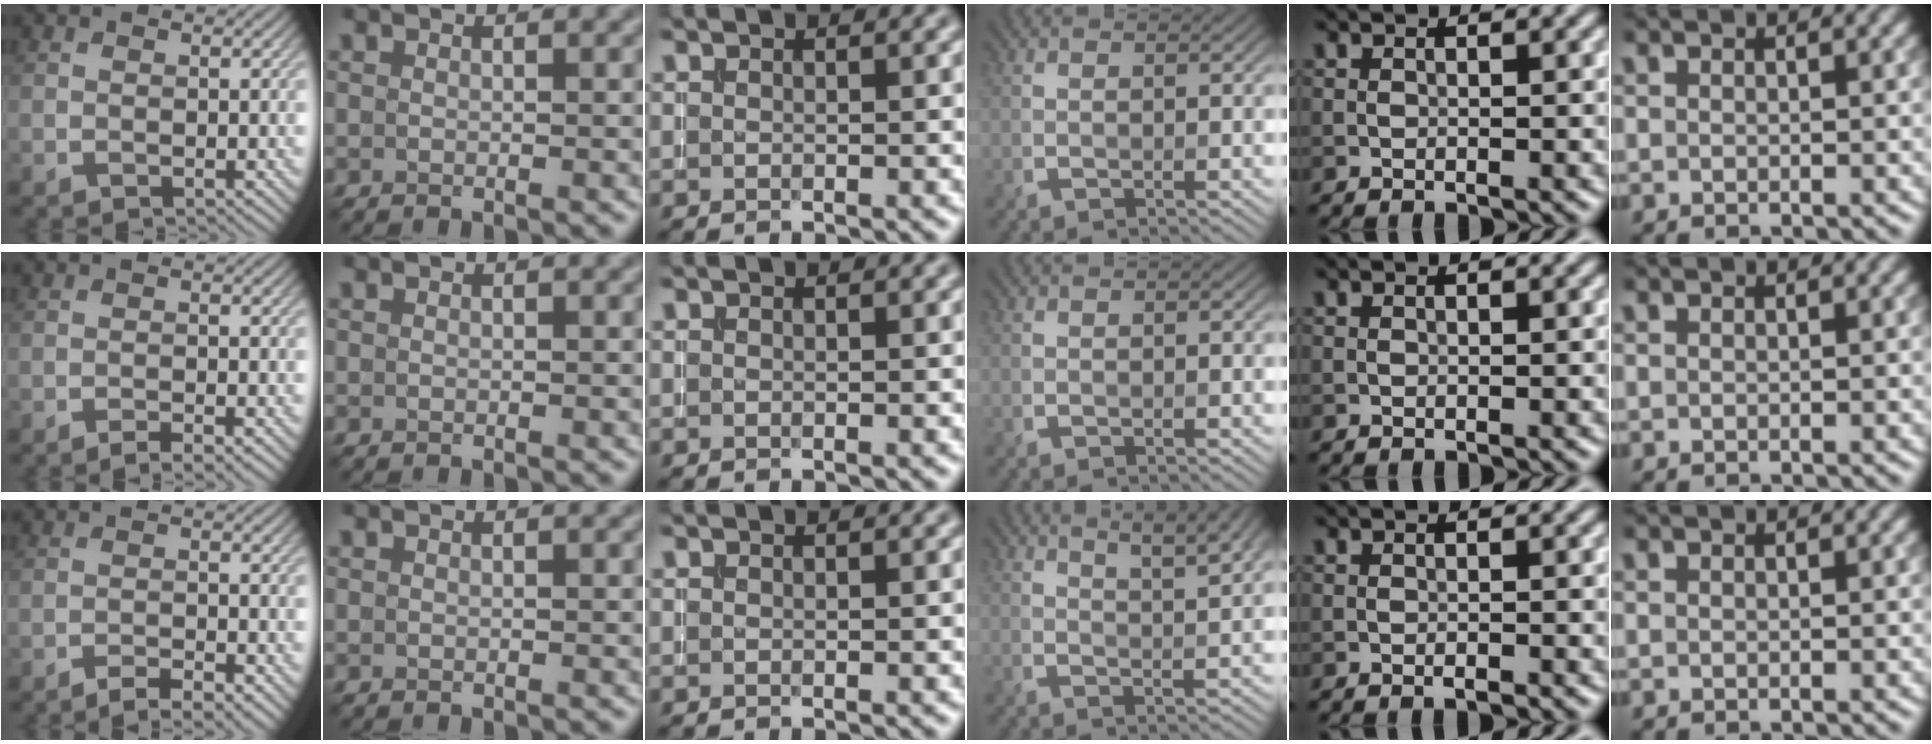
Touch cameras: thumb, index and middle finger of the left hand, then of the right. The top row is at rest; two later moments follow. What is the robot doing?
{"motion": "pour", "object": "almond"}